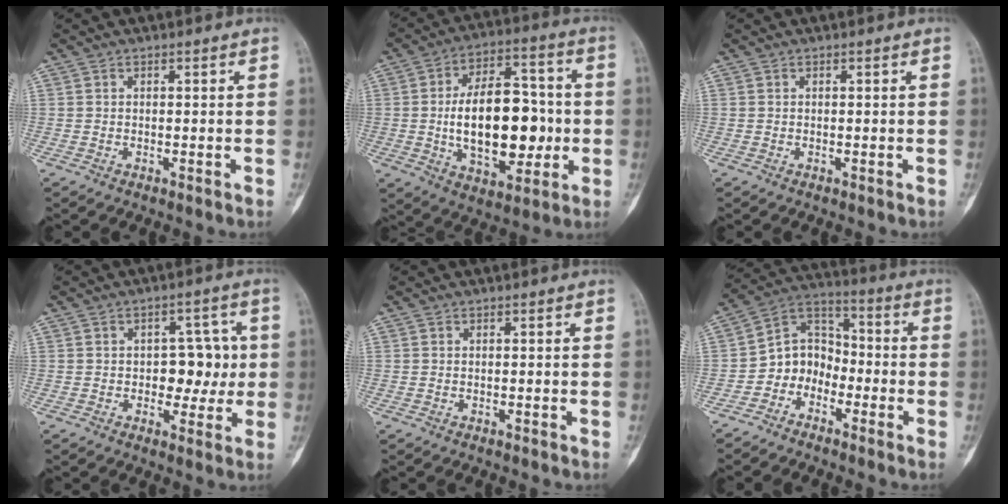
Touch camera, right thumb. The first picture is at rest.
{"total": 19.9, "force": [-1.4, 11.1, 16.4], "torque": [-0.229, 0.020, -0.014]}
{"total": 0.0}
{"total": 7.7, "force": [-0.1, 5.1, 5.8], "torque": [-0.031, 0.014, -0.001]}
{"total": 0.0}
{"total": 8.6, "force": [-3.5, 7.0, 3.4], "torque": [-0.026, 0.064, -0.080]}